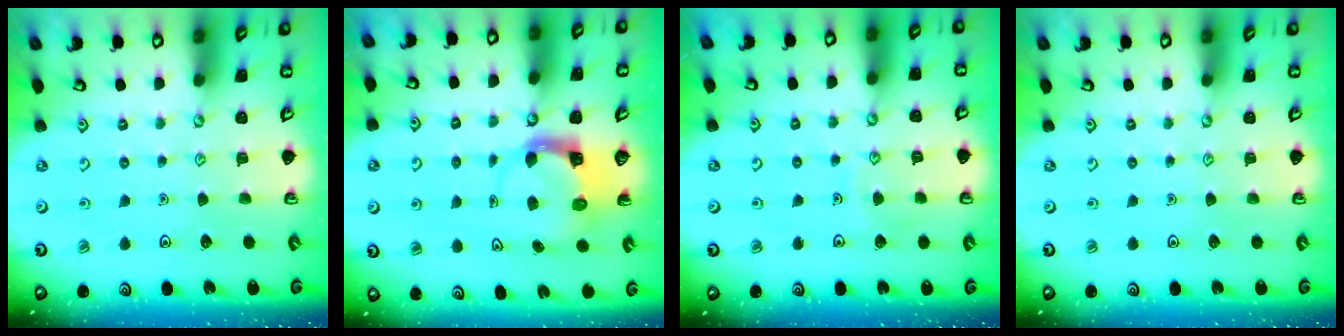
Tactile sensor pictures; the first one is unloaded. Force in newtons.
{"total": 3.7, "press": 3.7, "slide": 0.5}
{"total": 5.8, "press": 5.8, "slide": 0.6}
{"total": 0.0}